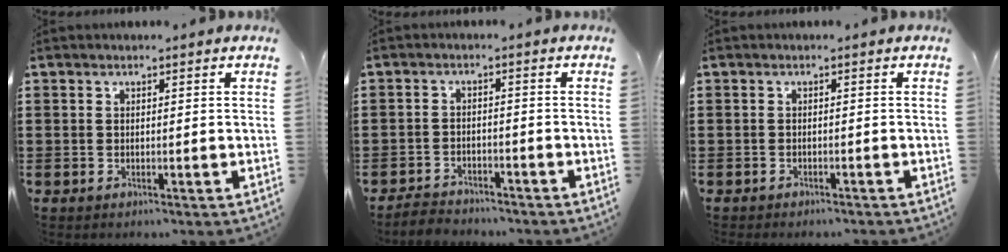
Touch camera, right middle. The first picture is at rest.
{"total": 3.0, "force": [-2.9, 0.6, 0.1], "torque": [-0.008, 0.004, -0.065]}
{"total": 0.8, "force": [-0.8, 0.0, 0.1], "torque": [-0.005, -0.002, -0.015]}